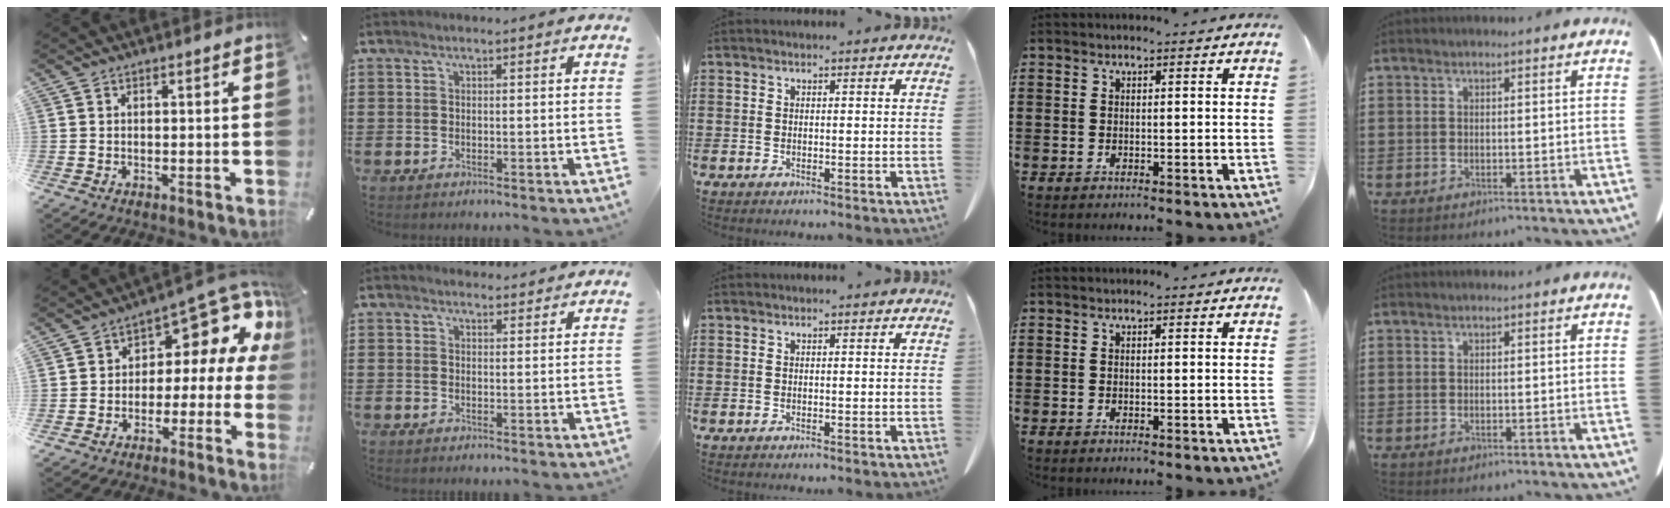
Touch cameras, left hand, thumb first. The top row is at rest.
{"thumb": {"total": 9.8, "force": [6.1, 4.7, 6.0], "torque": [-0.086, -0.061, 0.098]}, "index": {"total": 1.8, "force": [1.8, 0.4, 0.1], "torque": [-0.005, 0.001, 0.034]}}